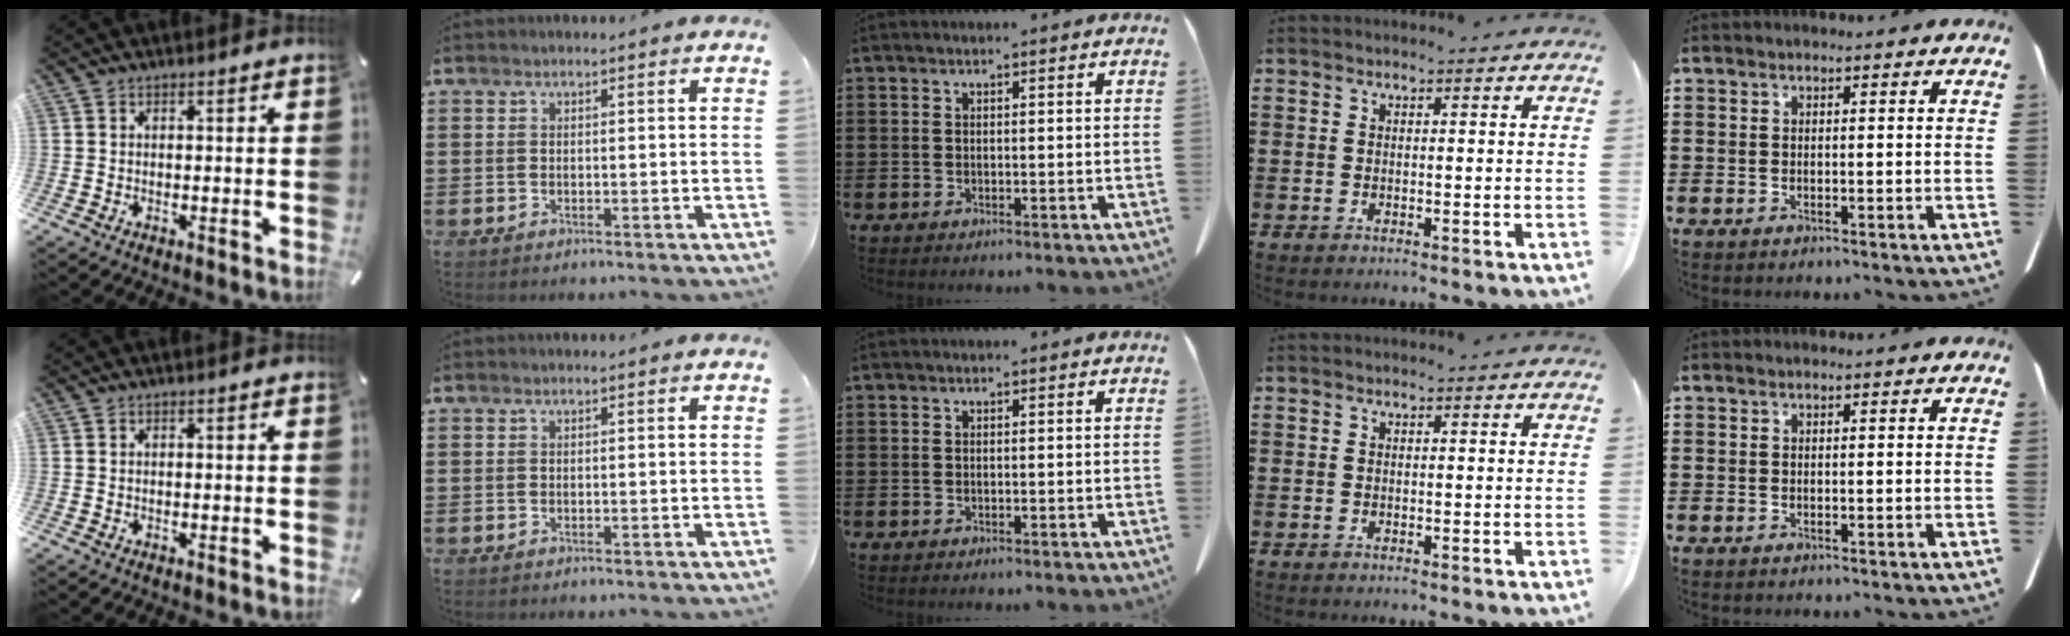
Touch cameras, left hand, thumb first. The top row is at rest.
{}